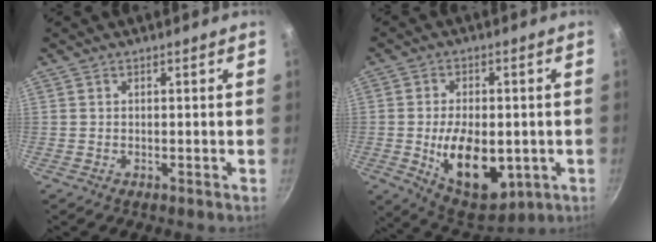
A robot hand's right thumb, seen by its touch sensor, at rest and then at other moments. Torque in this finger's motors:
{"motor_torque": [-0.17, 1.33, 1.38, -0.45, 0.12]}